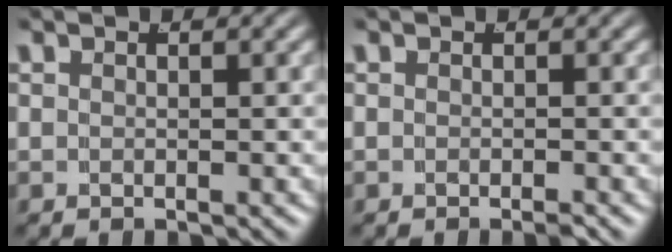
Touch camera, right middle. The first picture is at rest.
{"total": 0.5, "force": [-0.4, 0.1, 0.3], "torque": [-0.005, 0.001, -0.011]}